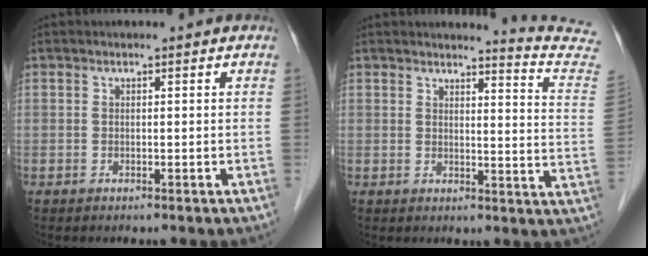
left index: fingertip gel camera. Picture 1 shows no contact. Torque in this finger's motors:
{"motor_torque": [0.66, -1.35, 0.03, -0.02]}